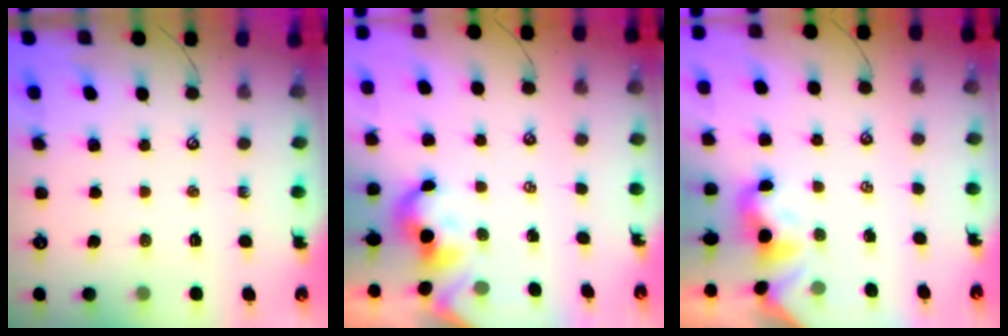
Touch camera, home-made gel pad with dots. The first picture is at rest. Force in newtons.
{"total": 1.1, "press": 1.0, "slide": 0.5}
{"total": 2.0, "press": 2.0, "slide": 0.4}